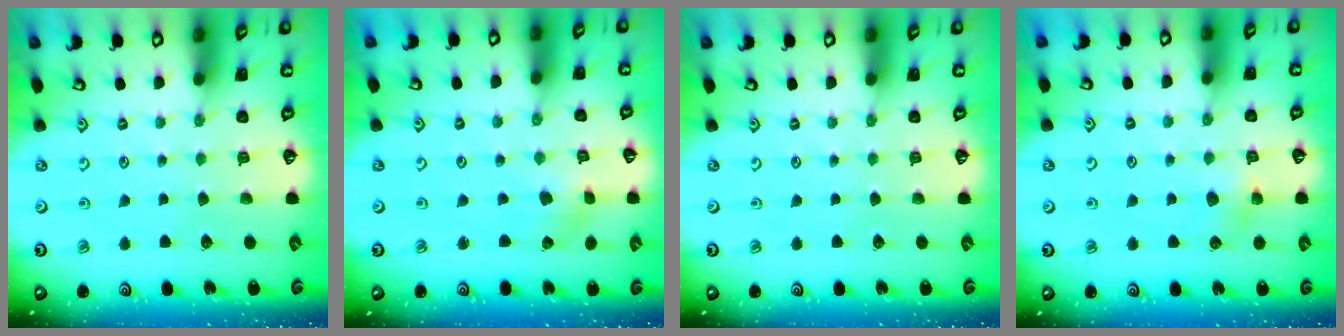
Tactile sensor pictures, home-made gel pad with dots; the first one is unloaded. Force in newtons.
{"total": 2.6, "press": 2.6, "slide": 0.5}
{"total": 0.0}
{"total": 5.2, "press": 5.2, "slide": 0.5}